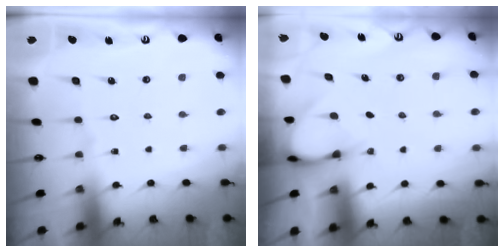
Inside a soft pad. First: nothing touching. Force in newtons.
{"total": 3.7, "press": 3.7, "slide": 0.3}